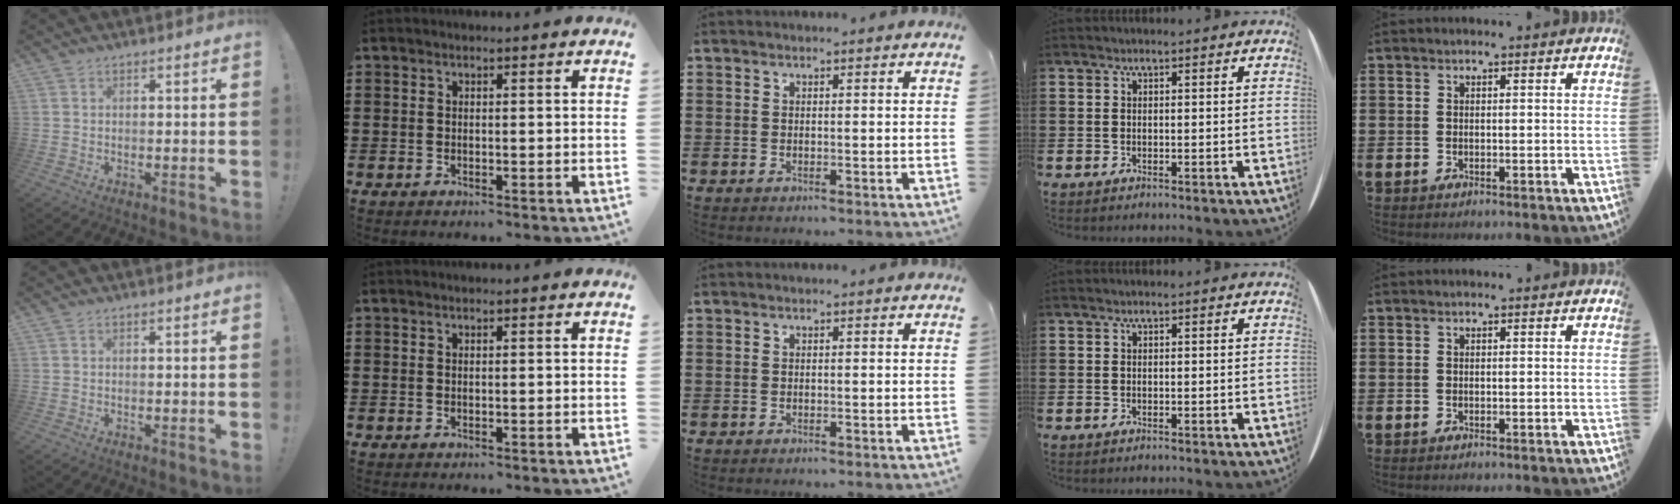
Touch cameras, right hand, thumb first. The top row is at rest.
{}